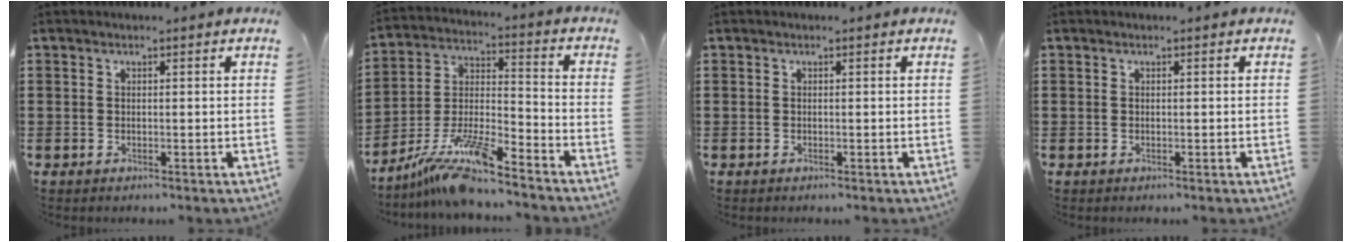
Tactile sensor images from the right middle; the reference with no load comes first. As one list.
[{"total": 11.0, "force": [-9.4, 0.6, 5.7], "torque": [-0.113, 0.008, -0.186]}, {"total": 0.0}, {"total": 0.0}]